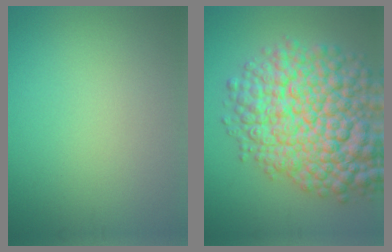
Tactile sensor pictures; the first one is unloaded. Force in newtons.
{"total": 12.9, "press": 12.9, "slide": 0.5}